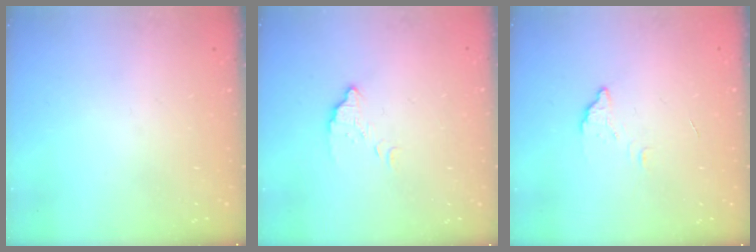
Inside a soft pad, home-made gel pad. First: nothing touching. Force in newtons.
{"total": 4.3, "press": 4.3, "slide": 0.3}
{"total": 2.8, "press": 2.8, "slide": 0.2}